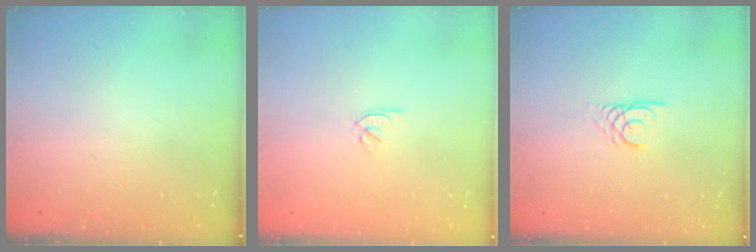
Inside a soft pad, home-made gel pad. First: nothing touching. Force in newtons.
{"total": 2.5, "press": 2.4, "slide": 0.7}
{"total": 2.3, "press": 2.3, "slide": 0.1}